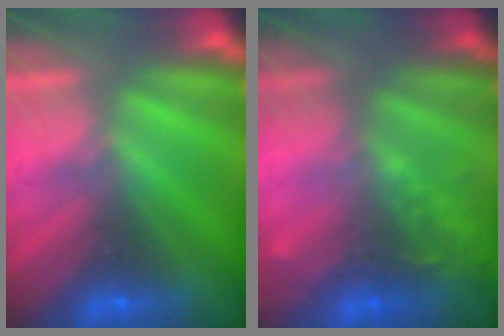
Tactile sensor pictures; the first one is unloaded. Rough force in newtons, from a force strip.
{"total": 1.9}